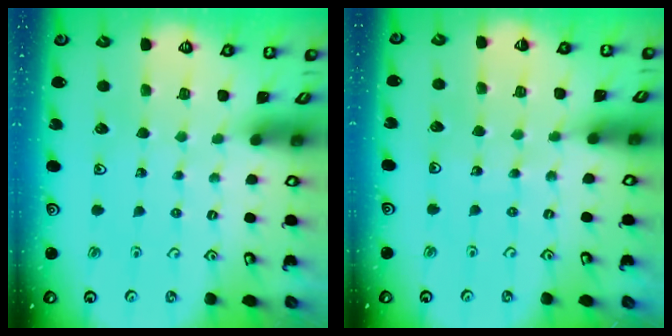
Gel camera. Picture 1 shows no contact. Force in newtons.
{"total": 3.6, "press": 3.5, "slide": 1.0}